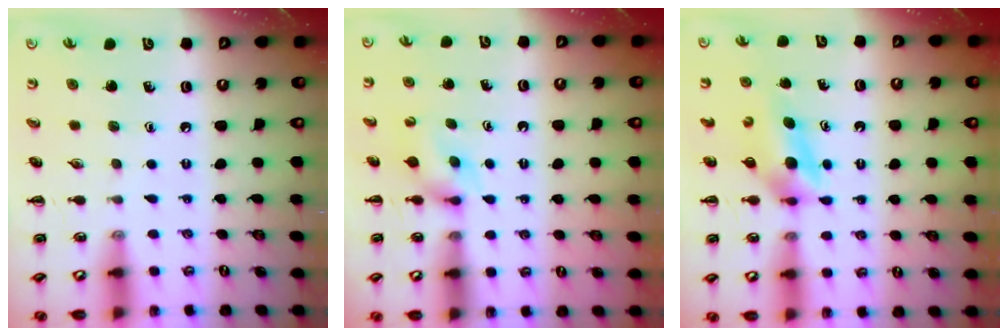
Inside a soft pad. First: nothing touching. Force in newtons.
{"total": 6.3, "press": 6.2, "slide": 1.4}
{"total": 4.5, "press": 4.4, "slide": 0.5}